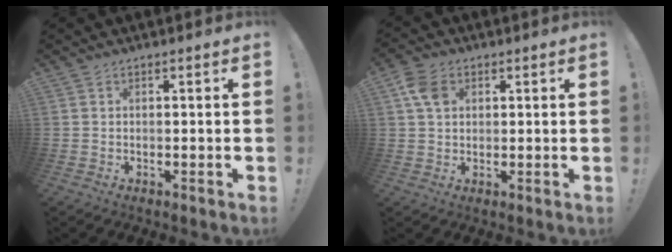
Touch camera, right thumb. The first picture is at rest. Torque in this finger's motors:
{"motor_torque": [0.57, 1.07, 0.52, 0.03, 0.01]}